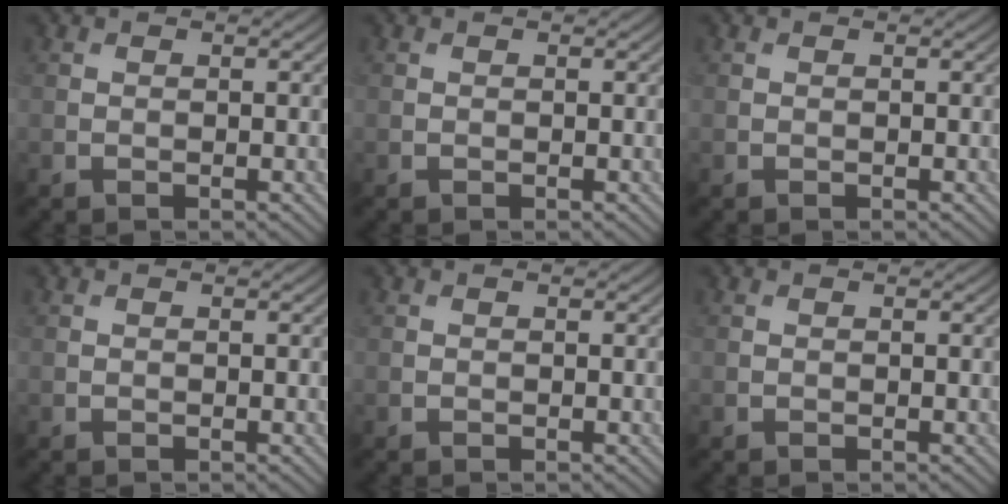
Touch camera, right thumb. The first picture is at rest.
{"total": 0.0}
{"total": 0.0}
{"total": 0.0}
{"total": 0.0}
{"total": 0.0}